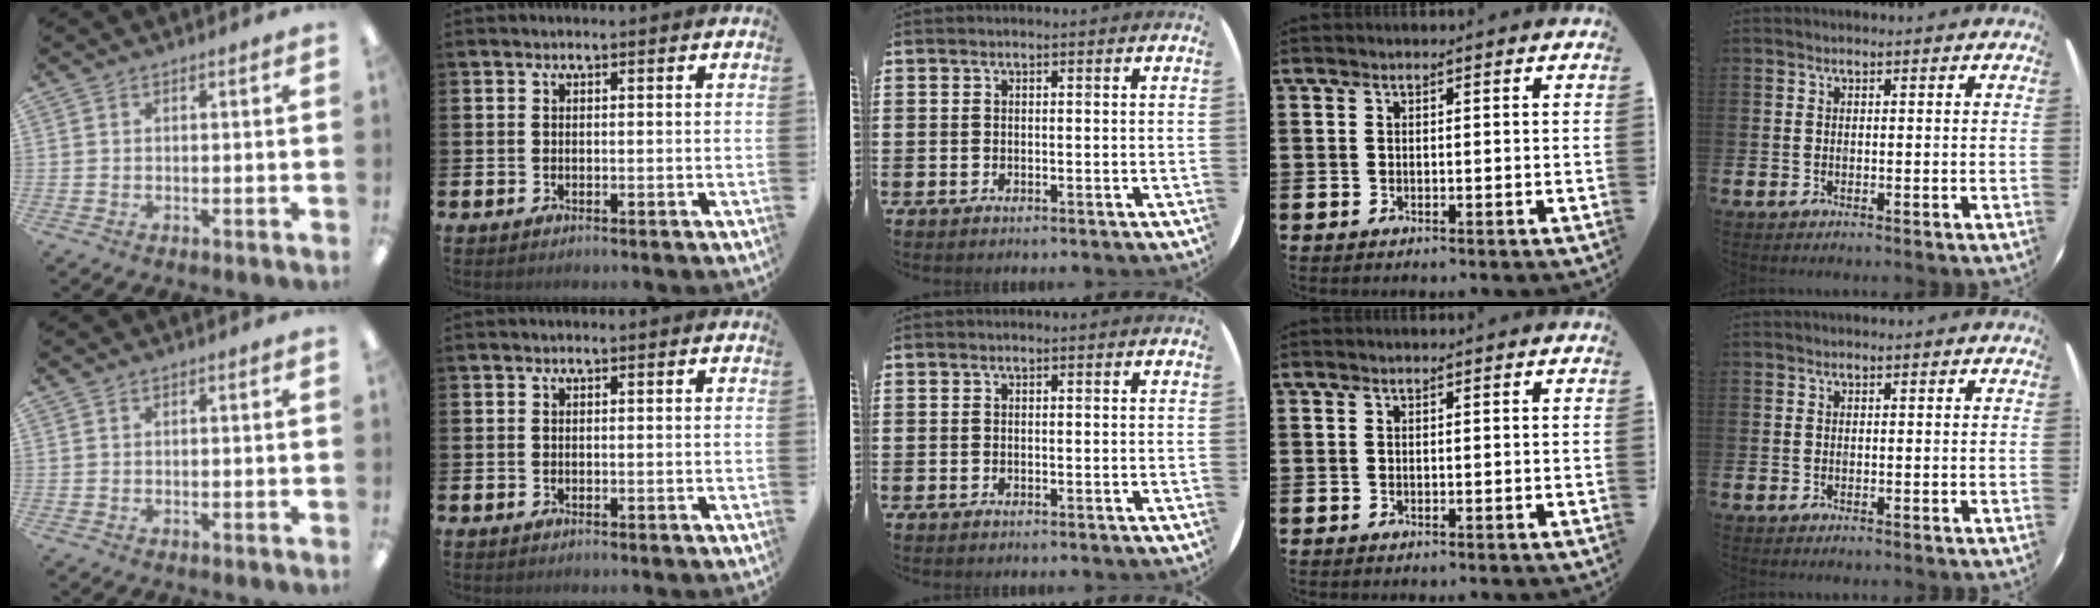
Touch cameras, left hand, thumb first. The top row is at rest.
{}